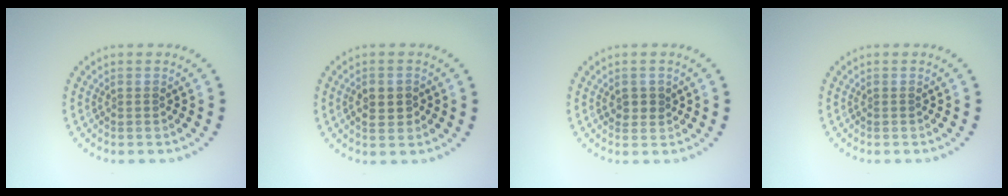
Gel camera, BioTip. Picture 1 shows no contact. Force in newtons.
{"total": 2.5, "press": 2.5, "slide": 0.2}
{"total": 1.5, "press": 1.3, "slide": 0.7}
{"total": 0.0}